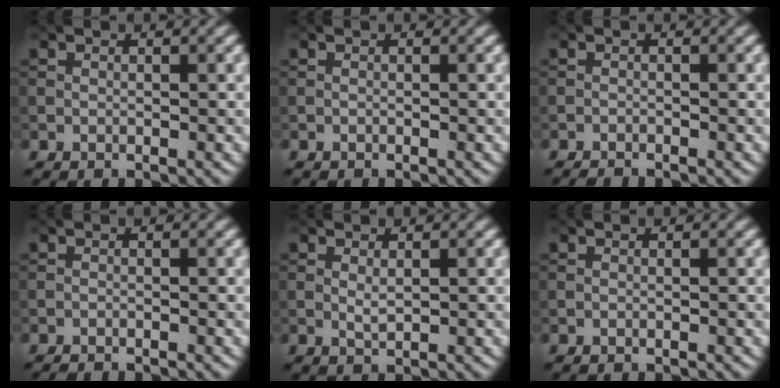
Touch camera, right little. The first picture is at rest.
{"total": 0.0}
{"total": 1.1, "force": [-1.0, 0.0, 0.2], "torque": [-0.001, -0.001, -0.022]}
{"total": 0.8, "force": [-0.8, 0.0, 0.1], "torque": [0.002, -0.002, -0.018]}
{"total": 1.0, "force": [0.4, 0.4, 0.8], "torque": [-0.020, -0.003, 0.008]}
{"total": 0.0}